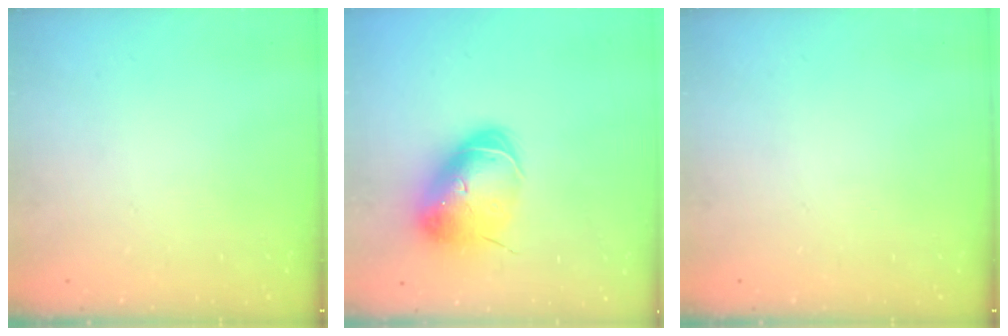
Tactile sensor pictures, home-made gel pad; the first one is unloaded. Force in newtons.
{"total": 13.0, "press": 12.8, "slide": 2.4}
{"total": 0.0}